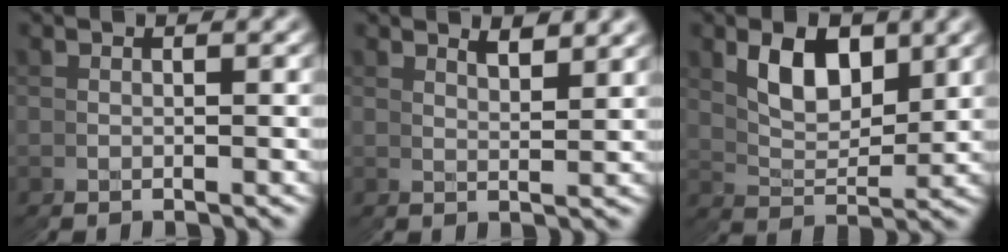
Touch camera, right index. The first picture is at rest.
{"total": 2.3, "force": [2.2, -0.7, 0.4], "torque": [-0.005, -0.001, 0.038]}
{"total": 4.6, "force": [2.4, 2.5, 2.9], "torque": [-0.044, -0.009, 0.046]}